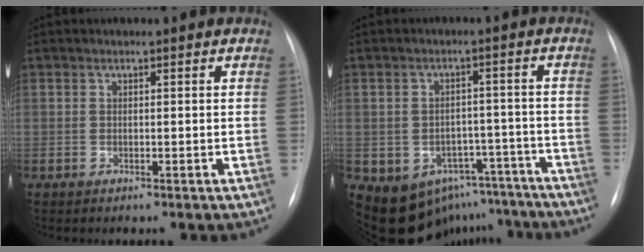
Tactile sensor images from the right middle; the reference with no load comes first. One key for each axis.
{"total": 13.4, "fx": -9.4, "fy": 8.8, "fz": 3.6, "tx": -0.046, "ty": 0.042, "tz": -0.108}